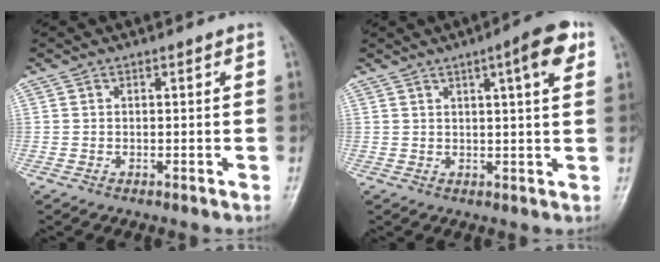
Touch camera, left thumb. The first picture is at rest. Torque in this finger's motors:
{"motor_torque": [0.33, 0.39, -0.01, -0.04, 0.06]}